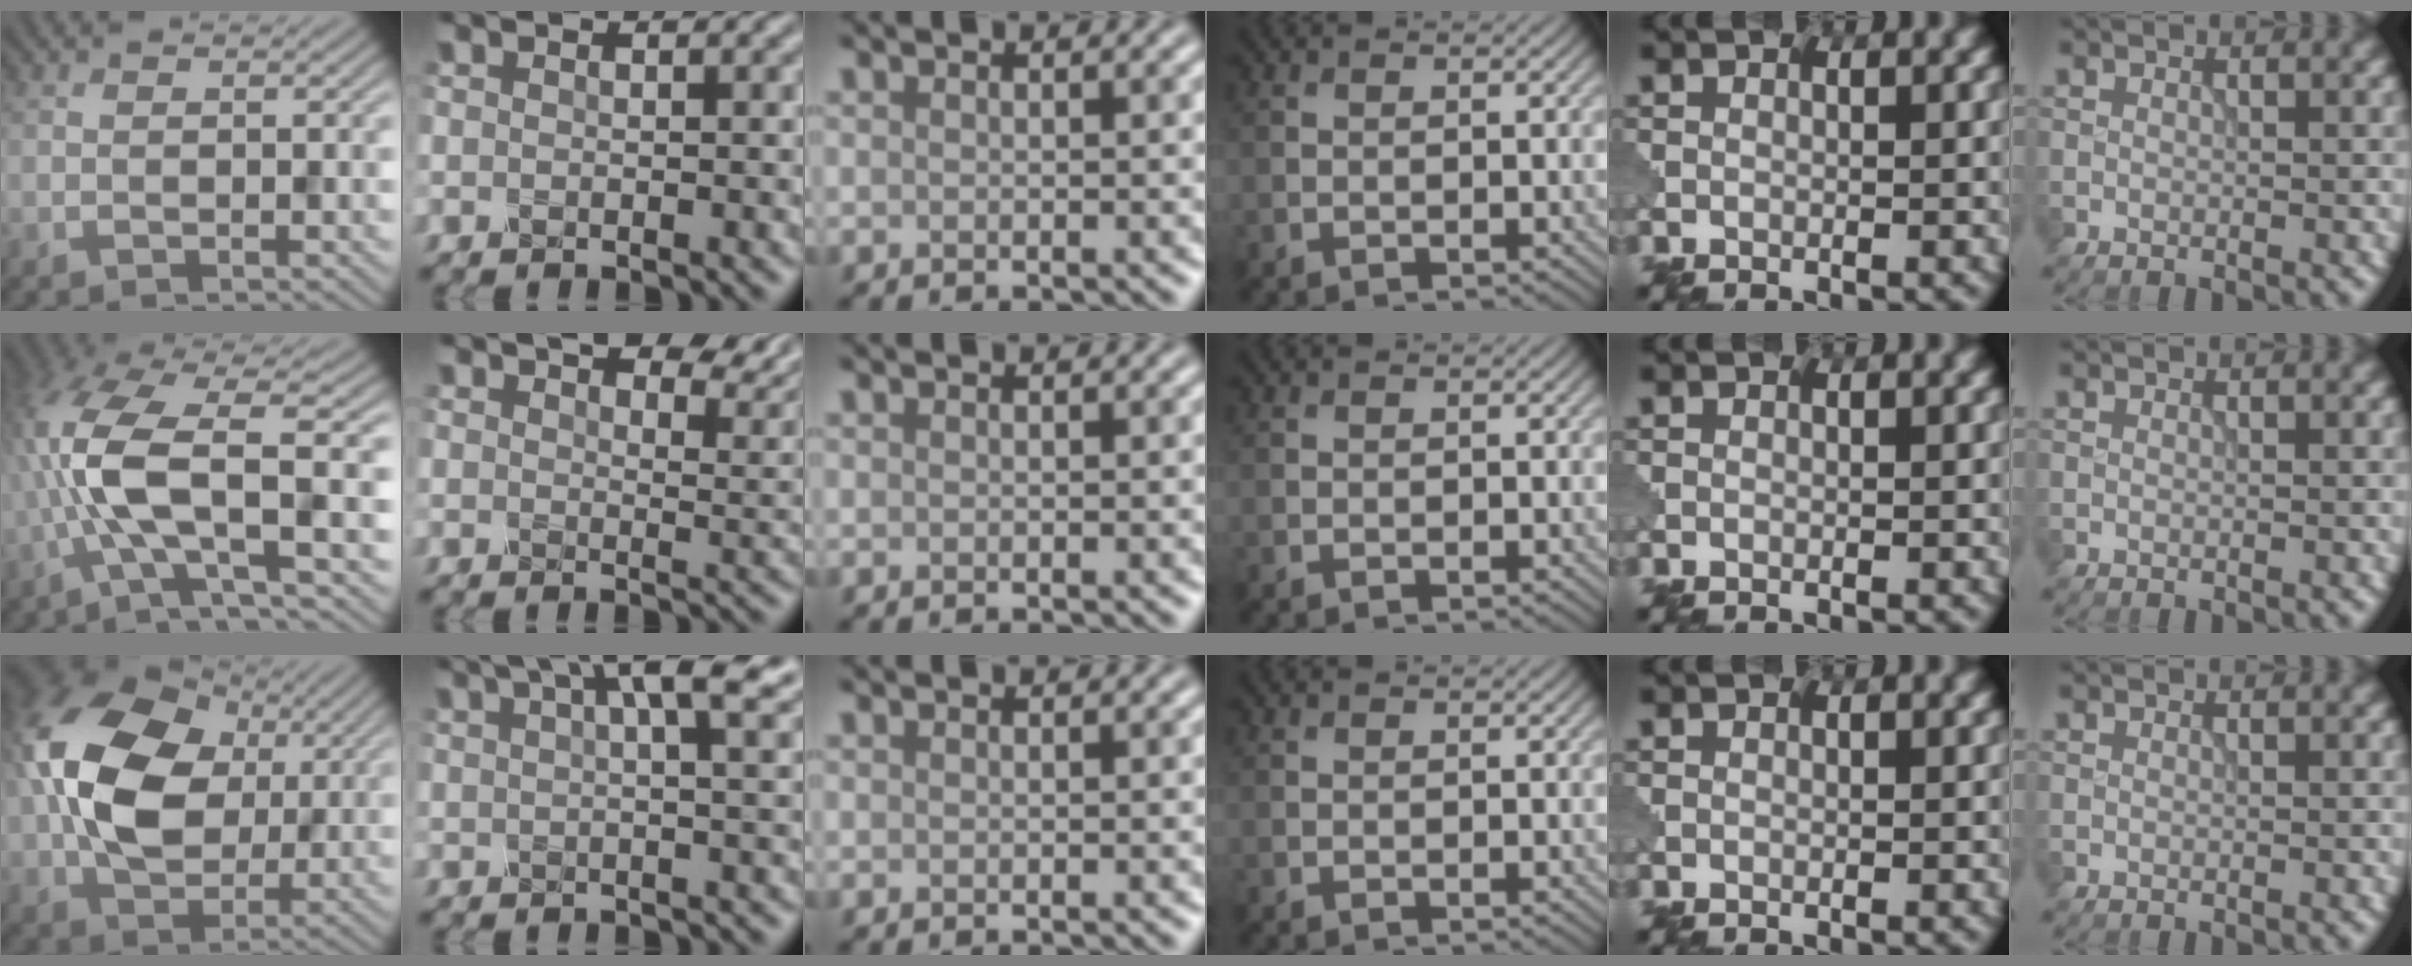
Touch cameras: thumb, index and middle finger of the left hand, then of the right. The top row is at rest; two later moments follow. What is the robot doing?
{"motion": "squeeze", "object": "foam earplug"}